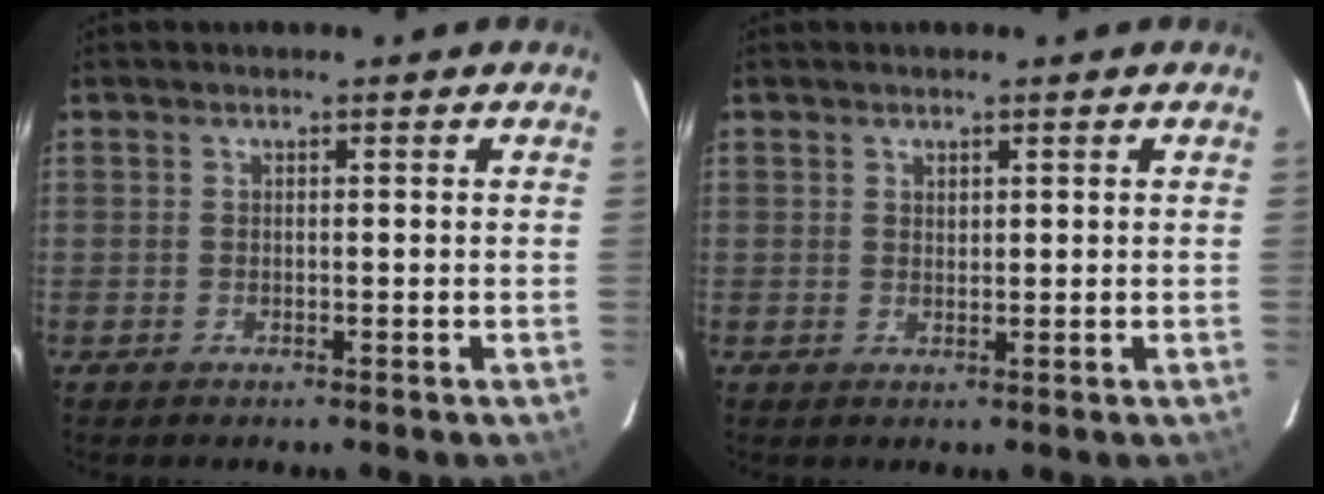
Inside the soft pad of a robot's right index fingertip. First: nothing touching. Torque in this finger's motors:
{"motor_torque": [-0.27, 0.17, -0.05, 0.00]}